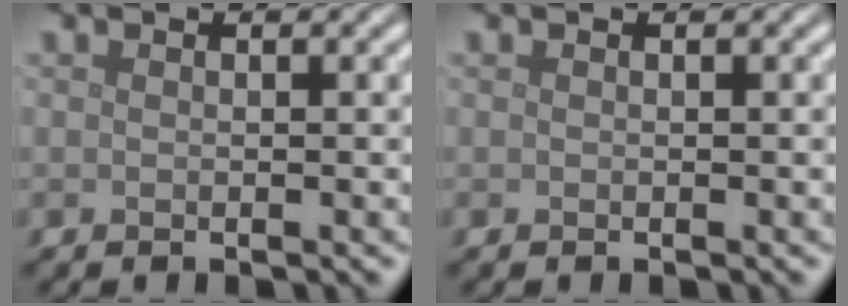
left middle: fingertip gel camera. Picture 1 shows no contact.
{"total": 0.0}